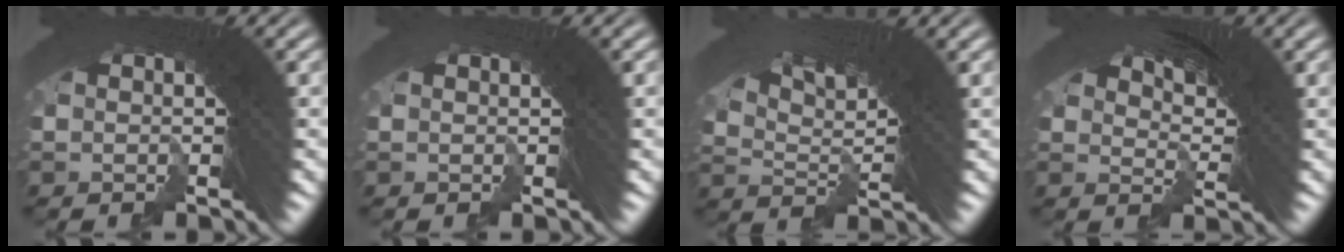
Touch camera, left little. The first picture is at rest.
{"total": 0.6, "force": [-0.1, -0.6, -0.2], "torque": [0.000, -0.003, 0.002]}
{"total": 7.5, "force": [5.8, -0.5, 4.7], "torque": [-0.091, 0.016, 0.097]}
{"total": 5.9, "force": [3.7, 0.8, 4.5], "torque": [-0.059, 0.018, 0.058]}